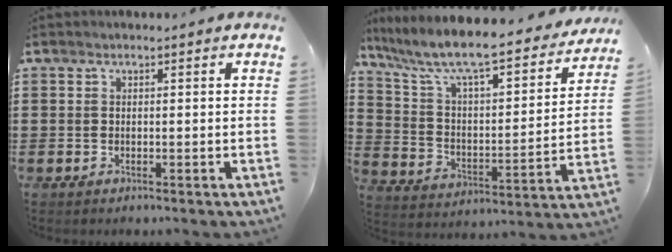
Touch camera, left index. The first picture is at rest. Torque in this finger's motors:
{"motor_torque": [1.56, -0.58, 1.01, 0.21]}